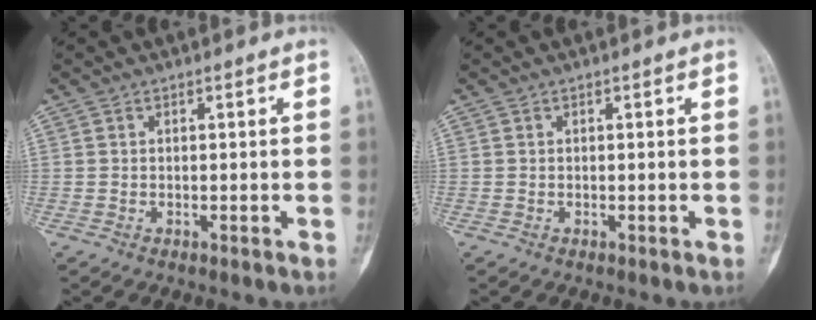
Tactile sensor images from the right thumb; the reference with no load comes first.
{"total": 0.0}